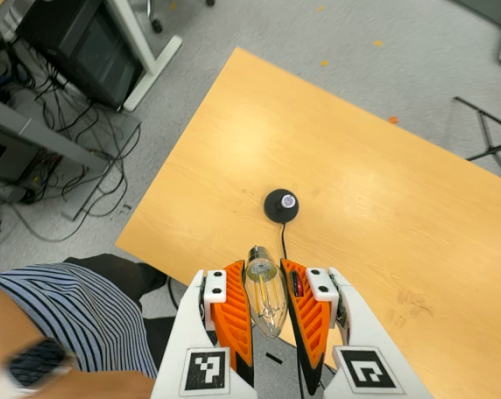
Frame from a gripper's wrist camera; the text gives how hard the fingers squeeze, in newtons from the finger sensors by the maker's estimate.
{"total": 22.8, "left": 24.2, "right": 21.4}